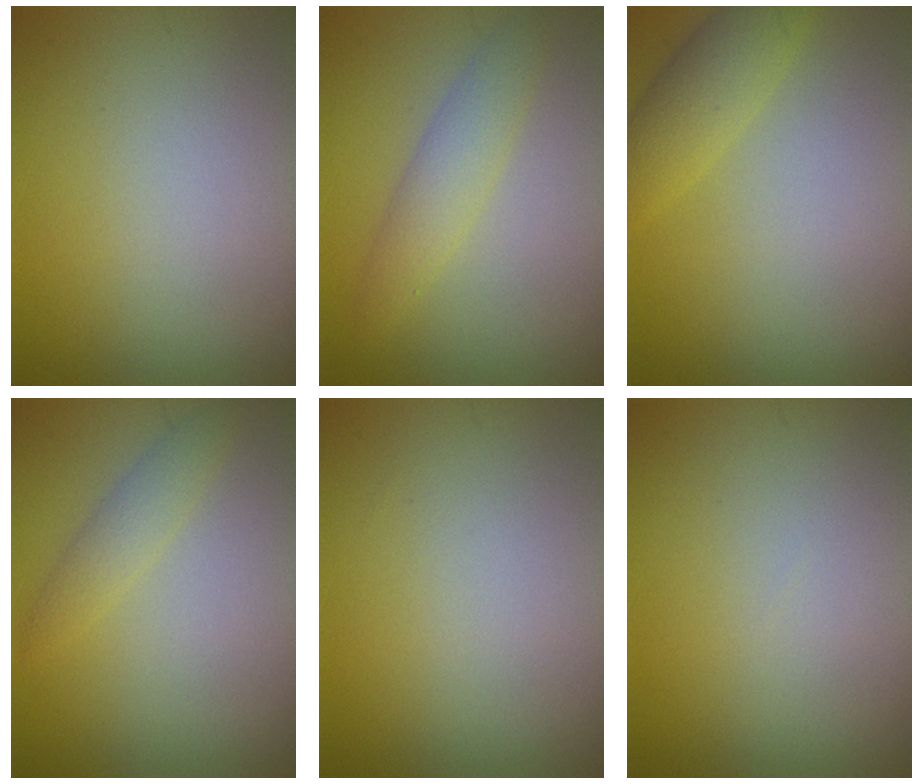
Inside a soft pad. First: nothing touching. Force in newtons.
{"total": 2.7, "press": 2.7, "slide": 0.1}
{"total": 3.0, "press": 3.0, "slide": 0.2}
{"total": 1.8, "press": 1.8, "slide": 0.1}
{"total": 0.0}
{"total": 0.0}